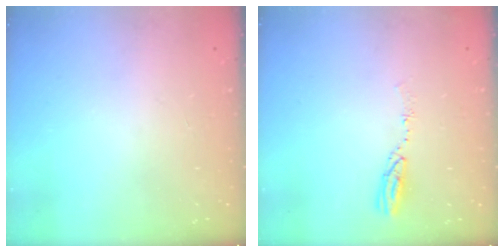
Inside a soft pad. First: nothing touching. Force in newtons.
{"total": 4.6, "press": 4.6, "slide": 0.4}